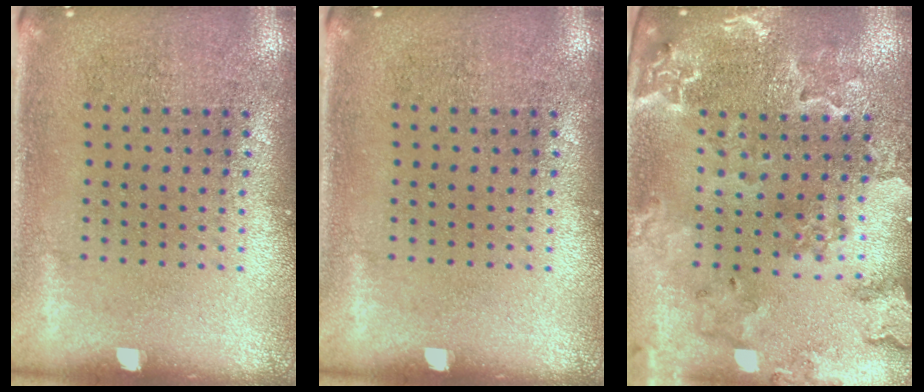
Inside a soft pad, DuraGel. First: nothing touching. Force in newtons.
{"total": 0.0}
{"total": 1.8, "press": 1.8, "slide": 0.3}